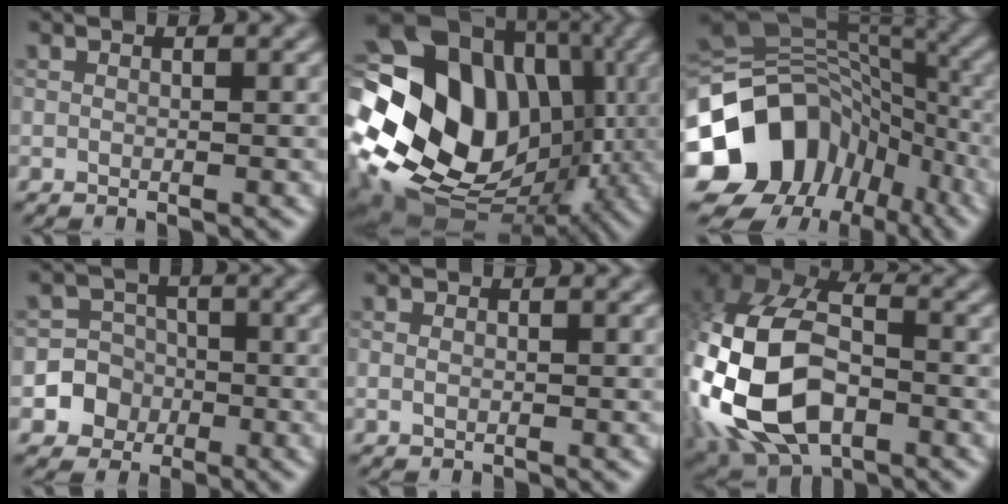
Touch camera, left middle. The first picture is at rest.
{"total": 19.4, "force": [-2.2, 14.7, 12.4], "torque": [-0.219, -0.005, -0.022]}
{"total": 16.6, "force": [-6.6, 13.2, 7.6], "torque": [-0.175, 0.001, -0.112]}
{"total": 5.0, "force": [-1.6, 4.7, 0.6], "torque": [0.018, 0.007, -0.047]}
{"total": 0.8, "force": [0.0, 0.6, 0.5], "torque": [-0.010, 0.000, 0.001]}
{"total": 15.4, "force": [-4.0, 9.6, 11.3], "torque": [-0.261, -0.012, -0.082]}